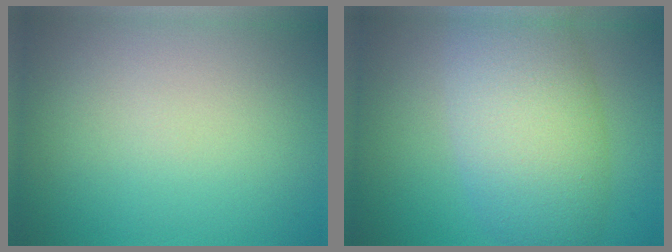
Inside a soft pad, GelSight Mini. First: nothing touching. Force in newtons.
{"total": 8.6, "press": 8.6, "slide": 0.6}